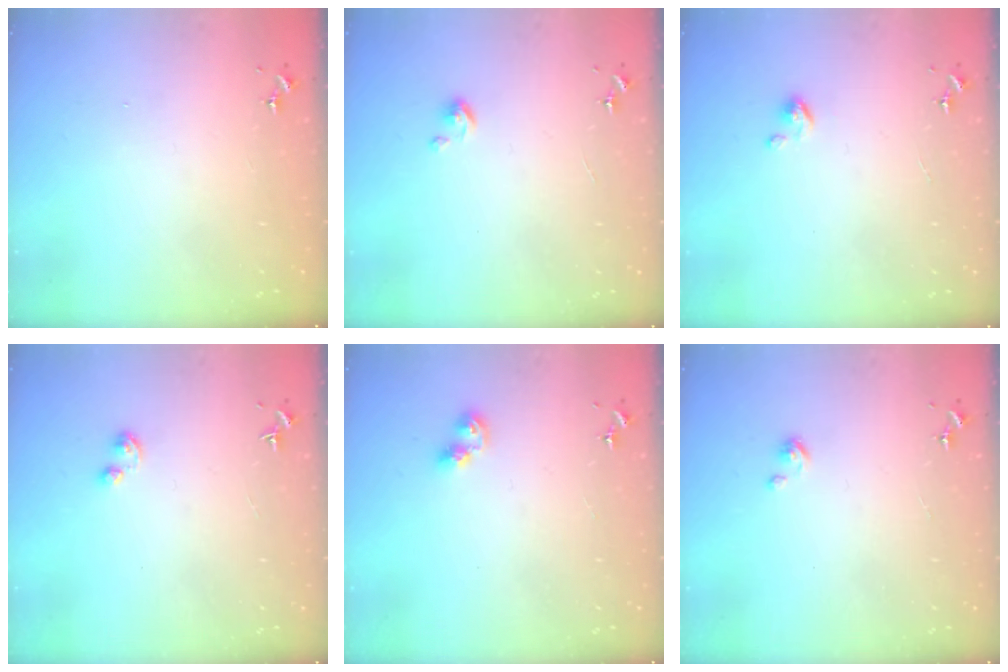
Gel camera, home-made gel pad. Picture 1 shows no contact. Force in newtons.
{"total": 3.7, "press": 3.7, "slide": 0.3}
{"total": 3.5, "press": 3.5, "slide": 0.3}
{"total": 2.8, "press": 2.7, "slide": 0.4}
{"total": 6.1, "press": 6.1, "slide": 0.3}
{"total": 2.7, "press": 2.7, "slide": 0.3}